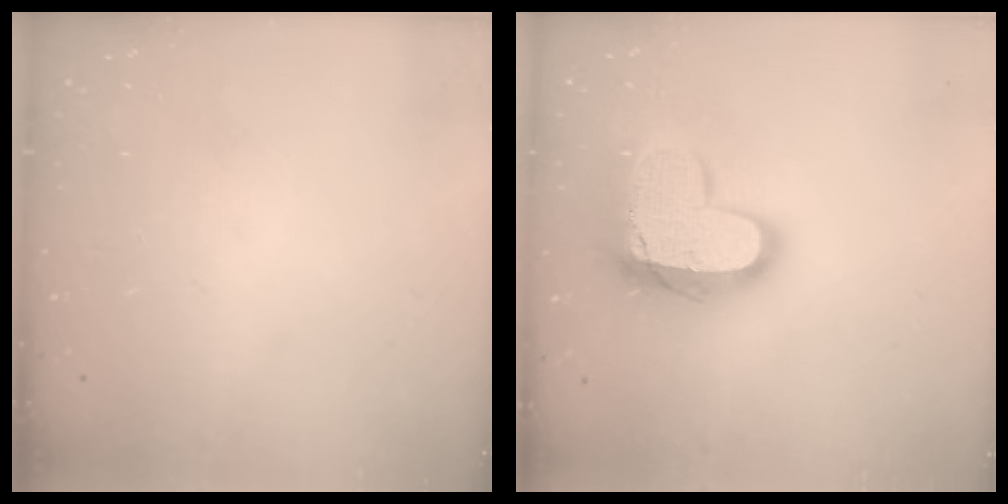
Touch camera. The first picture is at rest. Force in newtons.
{"total": 16.7, "press": 16.6, "slide": 1.3}